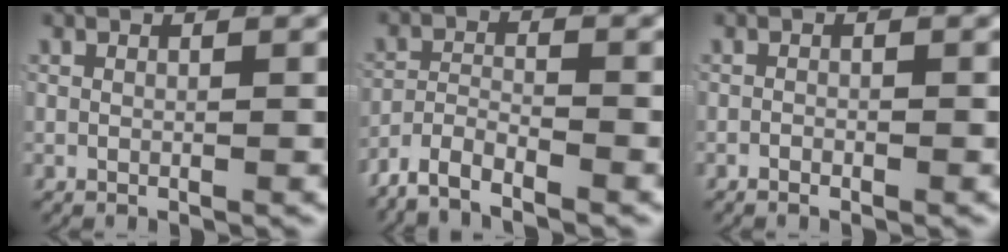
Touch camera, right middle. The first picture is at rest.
{"total": 4.4, "force": [-3.6, 1.7, 1.8], "torque": [-0.029, -0.005, -0.070]}
{"total": 0.7, "force": [-0.7, 0.0, 0.1], "torque": [-0.003, -0.004, -0.011]}